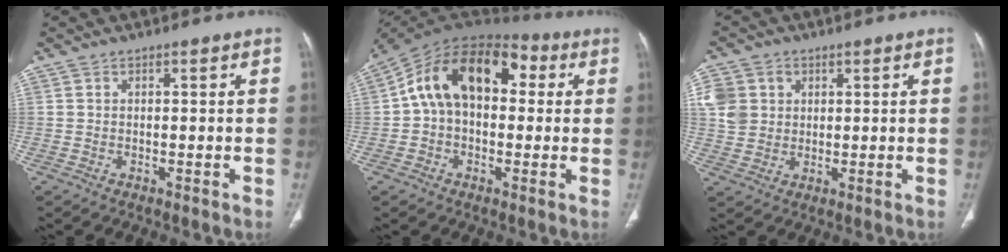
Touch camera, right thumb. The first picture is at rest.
{"total": 17.3, "force": [2.9, 11.3, 12.8], "torque": [-0.183, 0.050, 0.036]}
{"total": 7.9, "force": [2.0, 6.8, 3.4], "torque": [-0.056, 0.001, 0.043]}